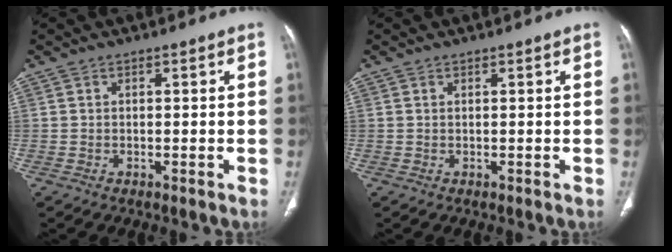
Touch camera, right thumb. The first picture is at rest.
{"total": 0.0}